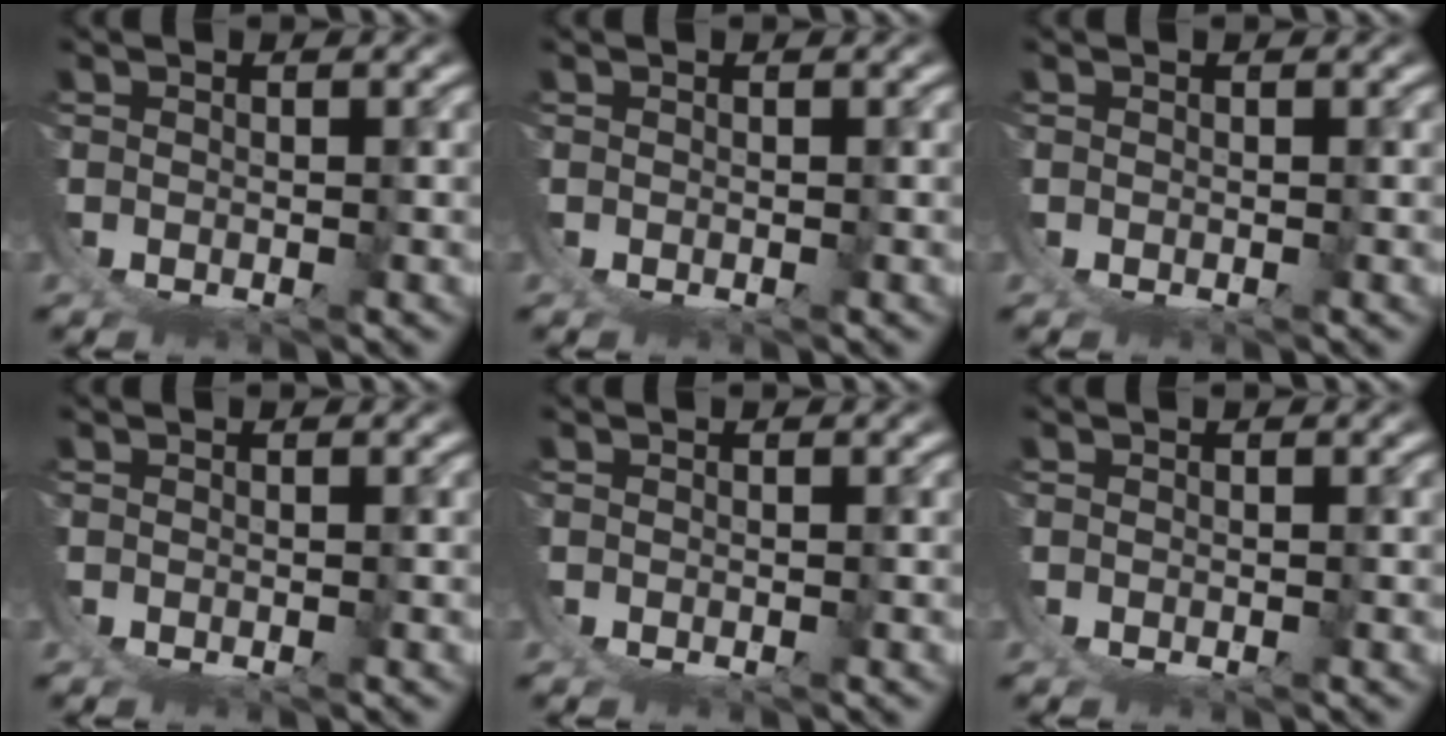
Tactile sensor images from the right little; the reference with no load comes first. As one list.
[{"total": 0.0}, {"total": 0.0}, {"total": 0.0}, {"total": 0.0}, {"total": 0.0}]